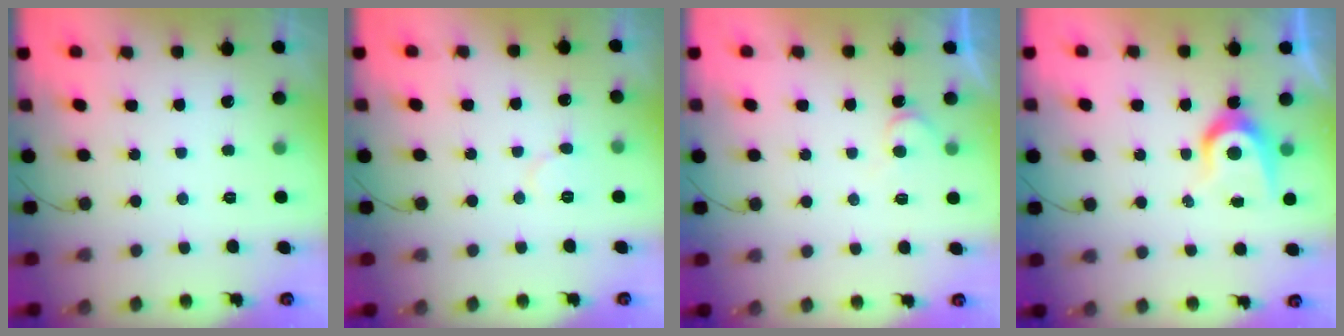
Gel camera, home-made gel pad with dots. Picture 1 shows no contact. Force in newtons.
{"total": 5.2, "press": 5.2, "slide": 0.5}
{"total": 3.8, "press": 3.8, "slide": 0.3}
{"total": 7.5, "press": 7.5, "slide": 0.4}